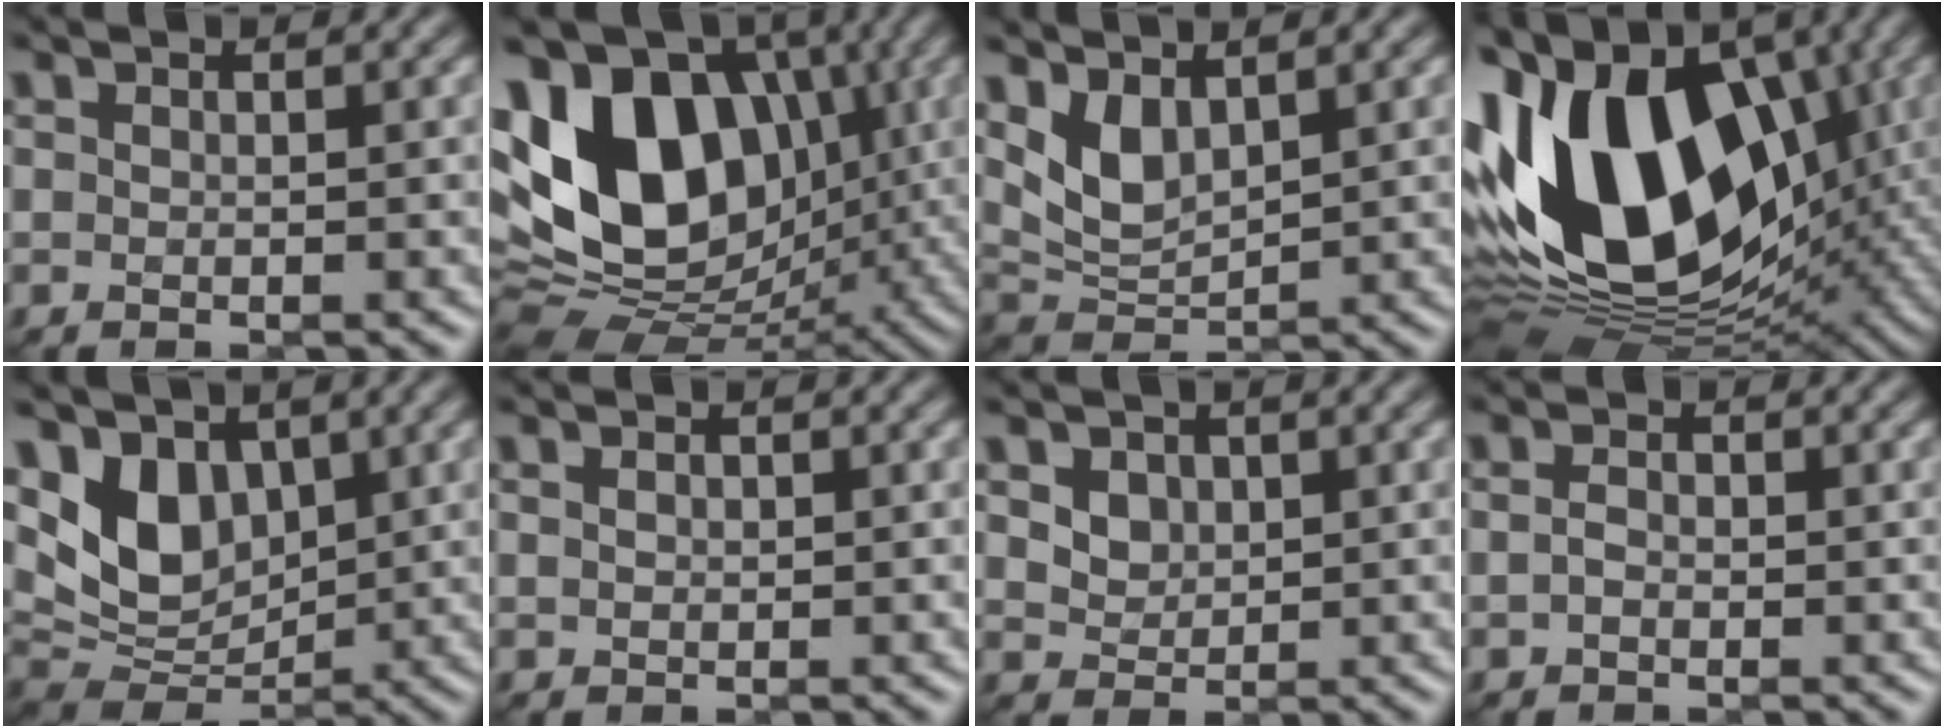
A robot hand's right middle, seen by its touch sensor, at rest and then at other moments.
{"total": 14.6, "force": [2.1, 9.9, 10.5], "torque": [-0.193, 0.015, 0.018]}
{"total": 3.9, "force": [1.6, 2.1, 2.8], "torque": [-0.065, -0.011, 0.035]}
{"total": 19.0, "force": [0.9, 12.5, 14.2], "torque": [-0.281, 0.010, 0.004]}
{"total": 6.6, "force": [2.3, 4.6, 4.2], "torque": [-0.086, -0.010, 0.035]}
{"total": 0.6, "force": [0.1, 0.4, 0.4], "torque": [-0.010, -0.001, 0.002]}
{"total": 3.7, "force": [1.6, 2.8, 1.9], "torque": [-0.055, 0.004, 0.032]}
{"total": 1.1, "force": [-0.5, 0.7, 0.7], "torque": [-0.019, 0.000, -0.013]}